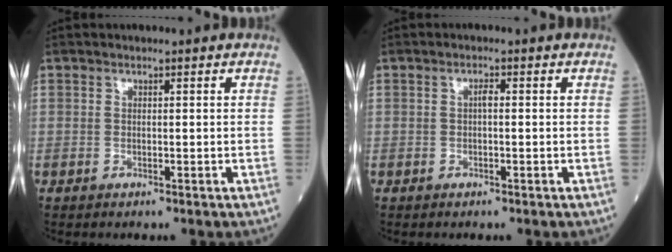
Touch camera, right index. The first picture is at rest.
{"total": 1.0, "force": [0.0, 0.2, 1.0], "torque": [-0.018, 0.002, 0.000]}